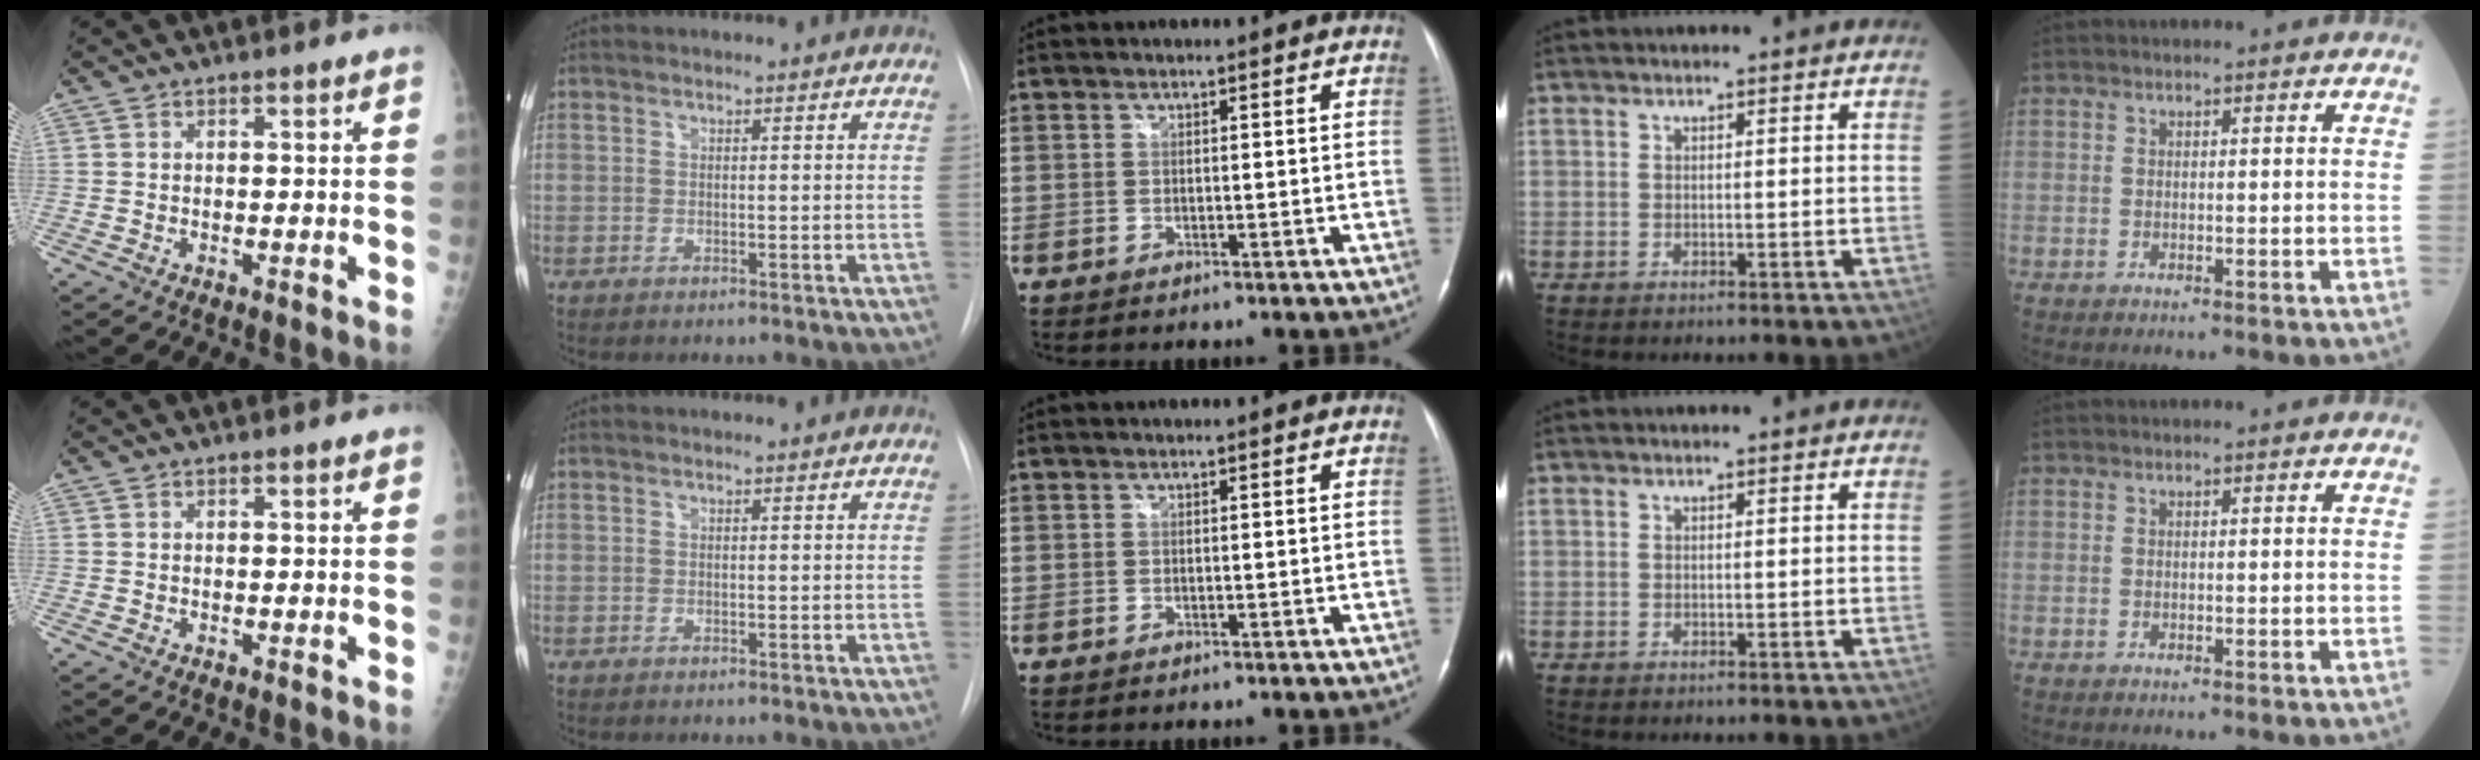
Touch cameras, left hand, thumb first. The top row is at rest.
{}